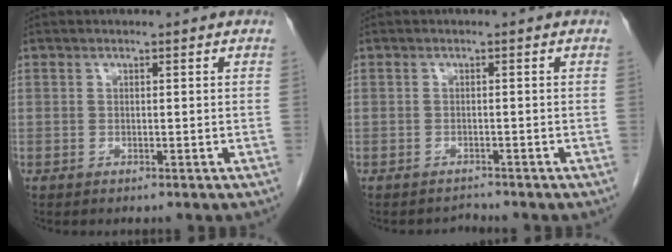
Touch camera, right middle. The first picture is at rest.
{"total": 1.1, "force": [-1.0, 0.0, -0.5], "torque": [0.008, -0.008, -0.014]}